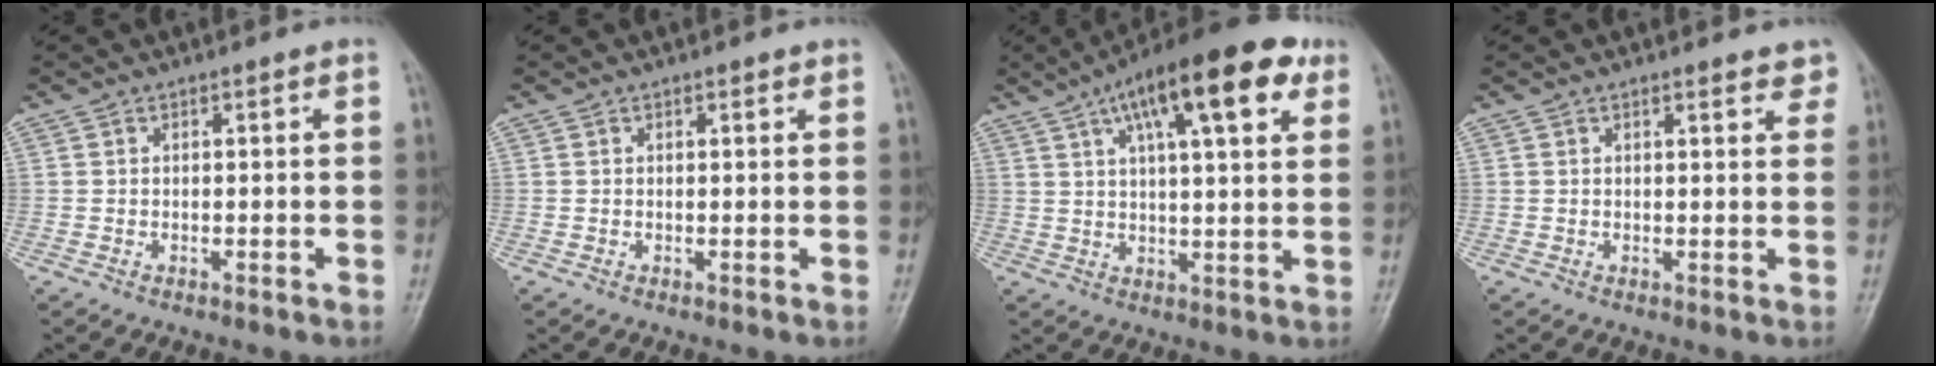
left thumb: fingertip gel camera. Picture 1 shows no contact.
{"total": 0.8, "force": [0.5, 0.4, 0.4], "torque": [-0.004, -0.002, 0.004]}
{"total": 17.9, "force": [8.9, 5.7, 14.4], "torque": [-0.205, 0.000, 0.132]}
{"total": 3.4, "force": [2.7, 1.1, 1.8], "torque": [-0.001, -0.008, 0.026]}